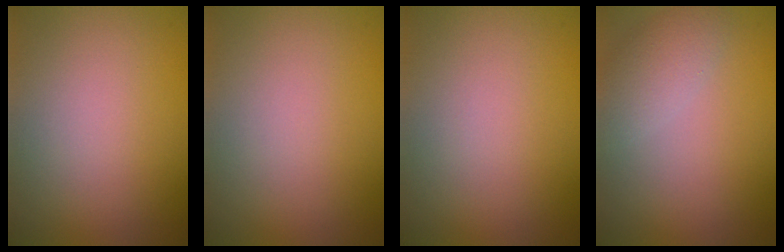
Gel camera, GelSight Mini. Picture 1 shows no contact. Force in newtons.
{"total": 0.0}
{"total": 0.0}
{"total": 2.4, "press": 2.4, "slide": 0.2}